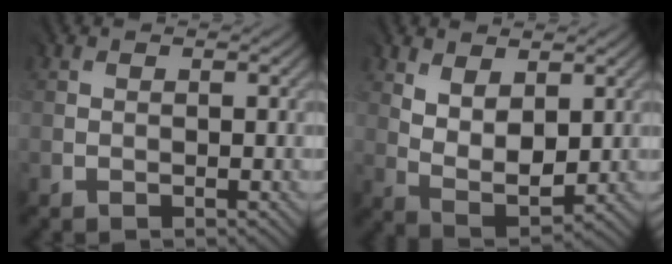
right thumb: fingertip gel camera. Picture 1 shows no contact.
{"total": 5.8, "force": [2.5, 3.1, 4.2], "torque": [-0.093, -0.008, 0.055]}